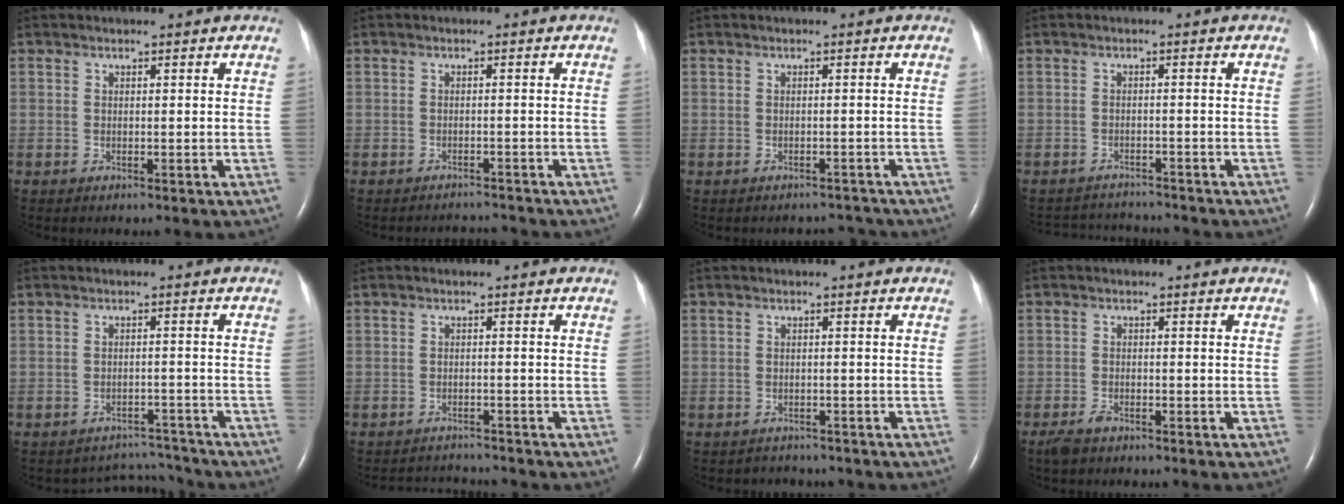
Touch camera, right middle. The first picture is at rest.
{"total": 3.0, "force": [-2.9, 0.0, -0.6], "torque": [0.009, -0.007, -0.042]}
{"total": 2.6, "force": [-2.4, 0.9, -0.5], "torque": [0.011, 0.004, -0.032]}
{"total": 6.4, "force": [-6.4, 0.7, 0.3], "torque": [-0.008, 0.005, -0.092]}
{"total": 4.8, "force": [-4.4, 0.6, -1.8], "torque": [0.019, 0.020, -0.057]}
{"total": 3.9, "force": [-3.8, 0.0, -0.6], "torque": [0.004, -0.002, -0.059]}
{"total": 3.0, "force": [-2.5, 1.6, -0.3], "torque": [-0.004, 0.006, -0.035]}
{"total": 3.7, "force": [-3.1, 0.5, 2.0], "torque": [-0.053, -0.010, -0.063]}